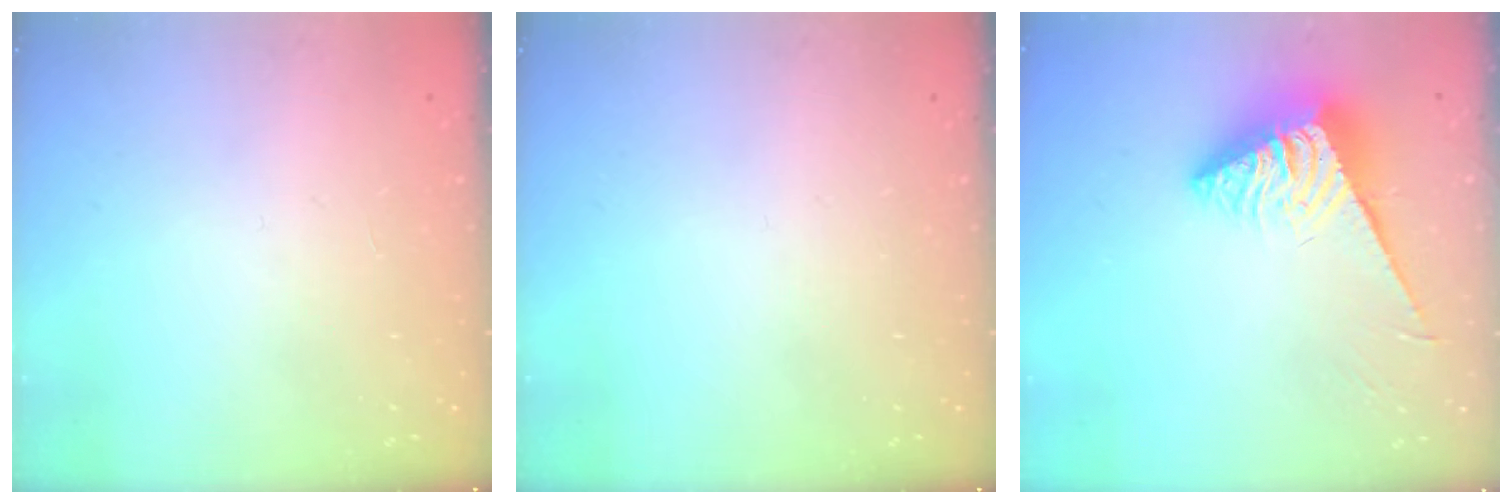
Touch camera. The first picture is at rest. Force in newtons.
{"total": 0.0}
{"total": 7.0, "press": 7.0, "slide": 0.3}